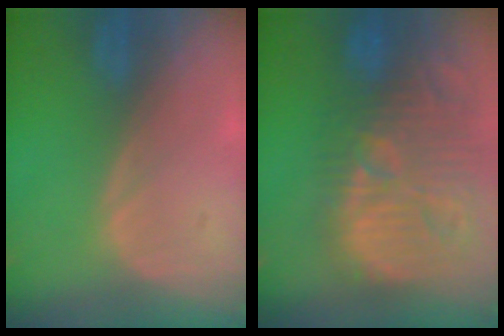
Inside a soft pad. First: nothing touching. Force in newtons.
{"total": 15.3, "press": 13.2, "slide": 7.6}